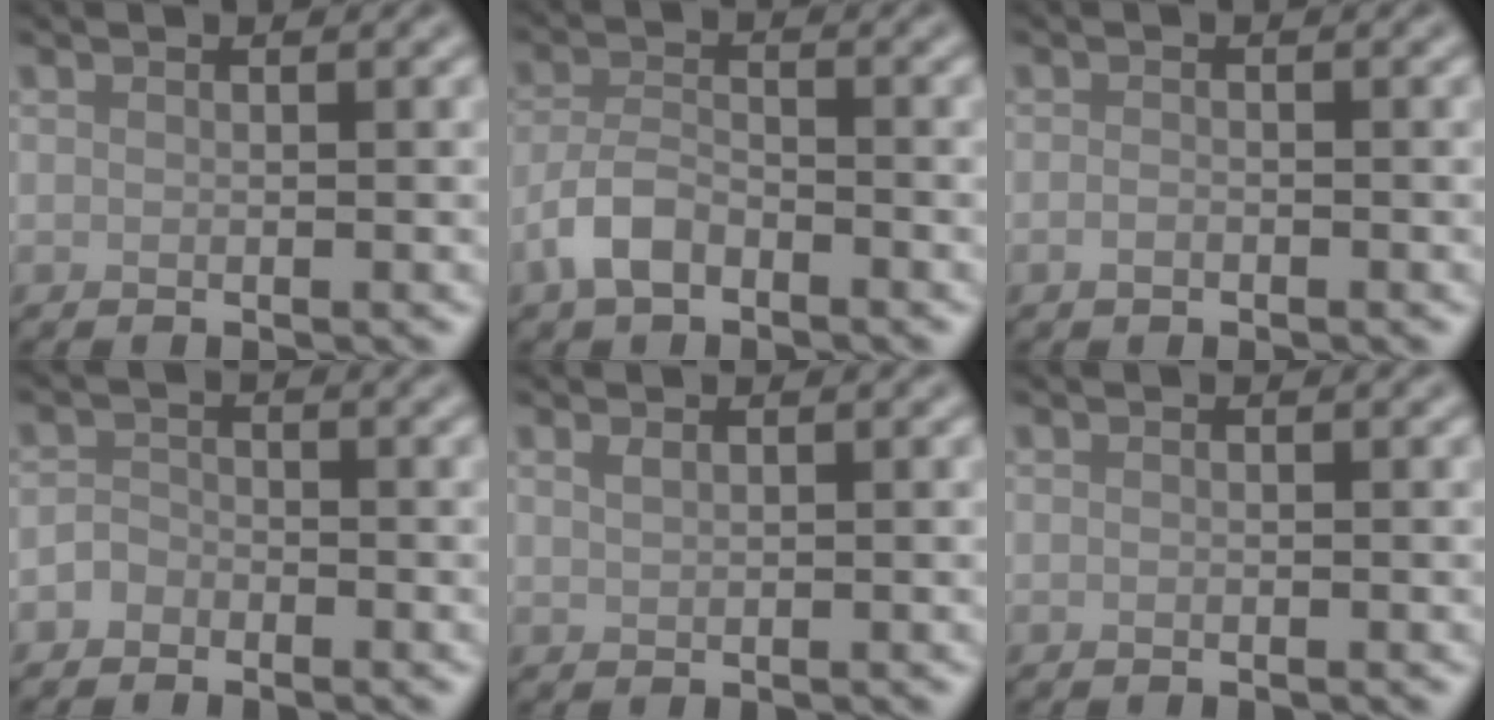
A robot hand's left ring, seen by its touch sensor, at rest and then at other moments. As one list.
[{"total": 3.3, "force": [-2.2, 1.6, 1.9], "torque": [-0.040, 0.004, -0.053]}, {"total": 0.8, "force": [-0.5, 0.4, 0.5], "torque": [-0.010, -0.002, -0.009]}, {"total": 1.3, "force": [-1.0, 0.9, 0.1], "torque": [0.000, 0.007, -0.022]}, {"total": 0.7, "force": [0.5, 0.3, 0.4], "torque": [-0.012, 0.000, 0.013]}, {"total": 0.0}]